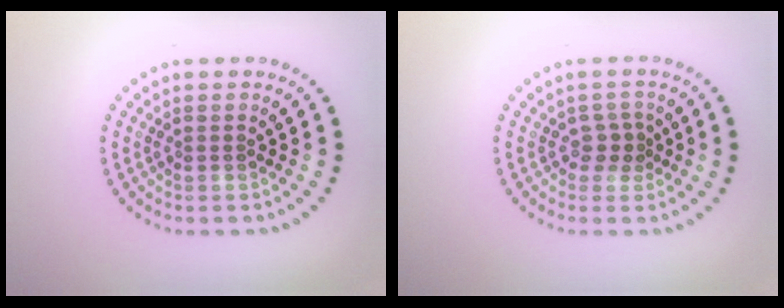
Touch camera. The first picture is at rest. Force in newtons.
{"total": 1.4, "press": 1.2, "slide": 0.7}